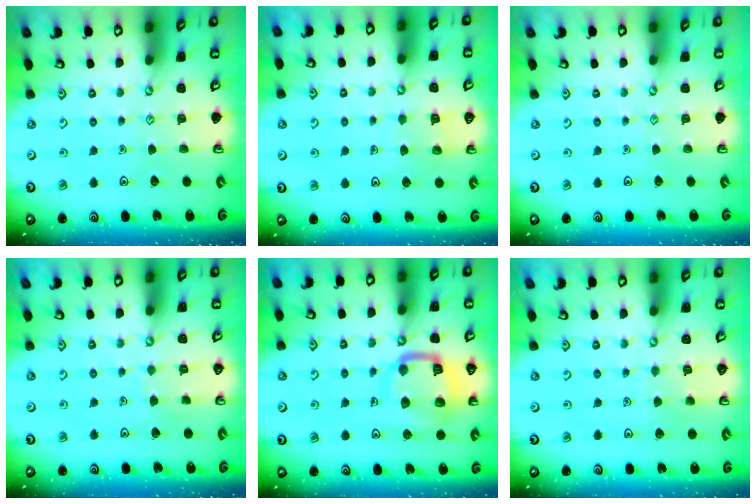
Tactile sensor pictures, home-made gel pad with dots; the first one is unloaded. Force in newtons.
{"total": 5.3, "press": 5.3, "slide": 0.5}
{"total": 0.0}
{"total": 3.2, "press": 3.2, "slide": 0.3}
{"total": 14.7, "press": 14.6, "slide": 1.6}
{"total": 3.9, "press": 3.9, "slide": 0.3}